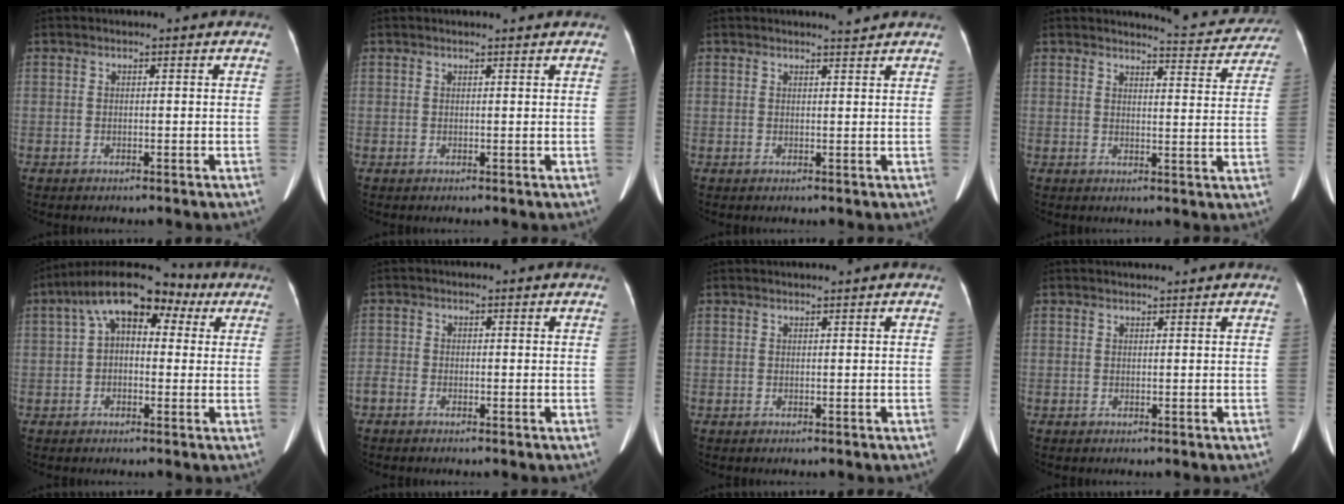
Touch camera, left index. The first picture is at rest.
{"total": 1.8, "force": [1.7, 0.0, 0.5], "torque": [-0.010, 0.004, 0.019]}
{"total": 1.5, "force": [1.4, -0.3, 0.2], "torque": [-0.009, -0.009, 0.024]}
{"total": 8.7, "force": [8.6, 1.1, 0.6], "torque": [0.000, -0.018, 0.088]}
{"total": 11.9, "force": [4.7, 6.0, 9.0], "torque": [-0.141, 0.068, 0.071]}
{"total": 2.1, "force": [-1.3, 1.3, 1.1], "torque": [-0.032, 0.006, -0.025]}
{"total": 0.7, "force": [0.6, -0.2, 0.4], "torque": [-0.007, 0.007, 0.015]}
{"total": 0.7, "force": [0.7, 0.0, 0.0], "torque": [-0.008, 0.013, 0.014]}